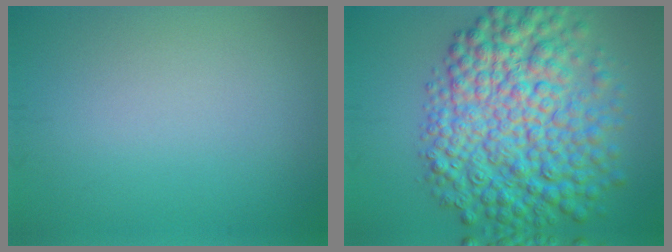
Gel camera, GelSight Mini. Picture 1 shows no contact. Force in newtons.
{"total": 10.9, "press": 10.9, "slide": 0.1}